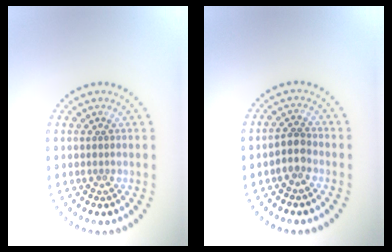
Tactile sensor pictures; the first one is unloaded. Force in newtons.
{"total": 1.9, "press": 1.6, "slide": 1.0}